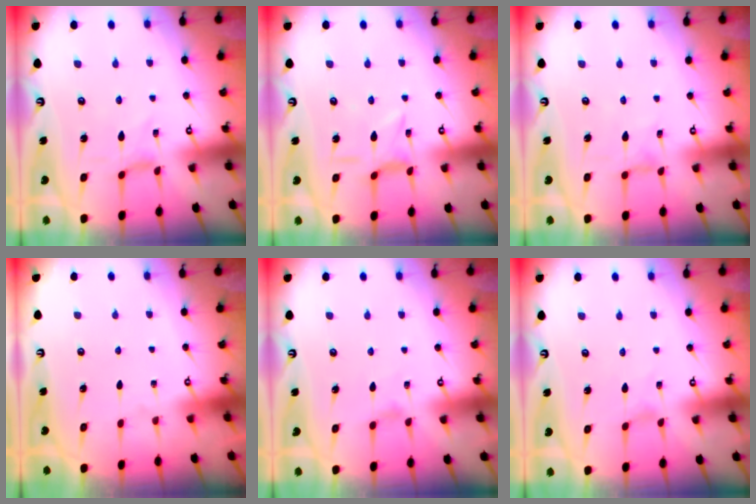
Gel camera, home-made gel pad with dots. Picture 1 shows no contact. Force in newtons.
{"total": 1.6, "press": 1.6, "slide": 0.5}
{"total": 1.6, "press": 1.6, "slide": 0.1}
{"total": 0.0}
{"total": 1.2, "press": 1.1, "slide": 0.3}
{"total": 0.0}